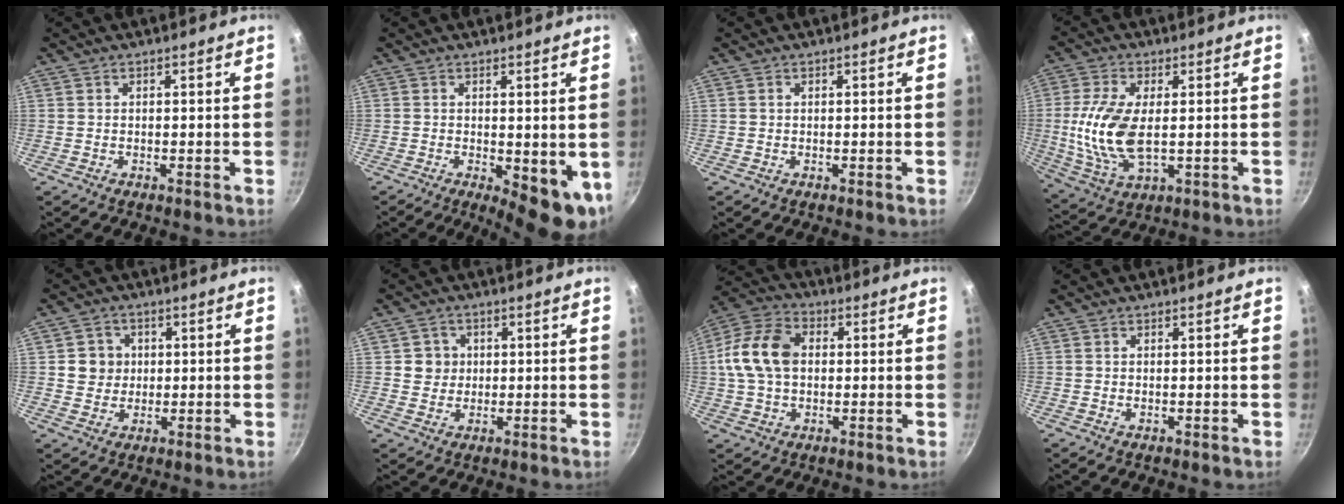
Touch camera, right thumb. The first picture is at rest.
{"total": 8.4, "force": [-0.7, 3.4, 7.7], "torque": [-0.082, -0.012, 0.000]}
{"total": 0.0}
{"total": 13.0, "force": [0.2, 6.5, 11.2], "torque": [-0.232, -0.009, 0.006]}
{"total": 5.2, "force": [0.8, 5.0, 1.4], "torque": [0.010, 0.005, 0.009]}
{"total": 4.2, "force": [0.7, 4.0, 0.9], "torque": [0.013, 0.005, 0.008]}
{"total": 13.2, "force": [1.2, 9.3, 9.2], "torque": [-0.158, 0.022, 0.009]}
{"total": 0.0}